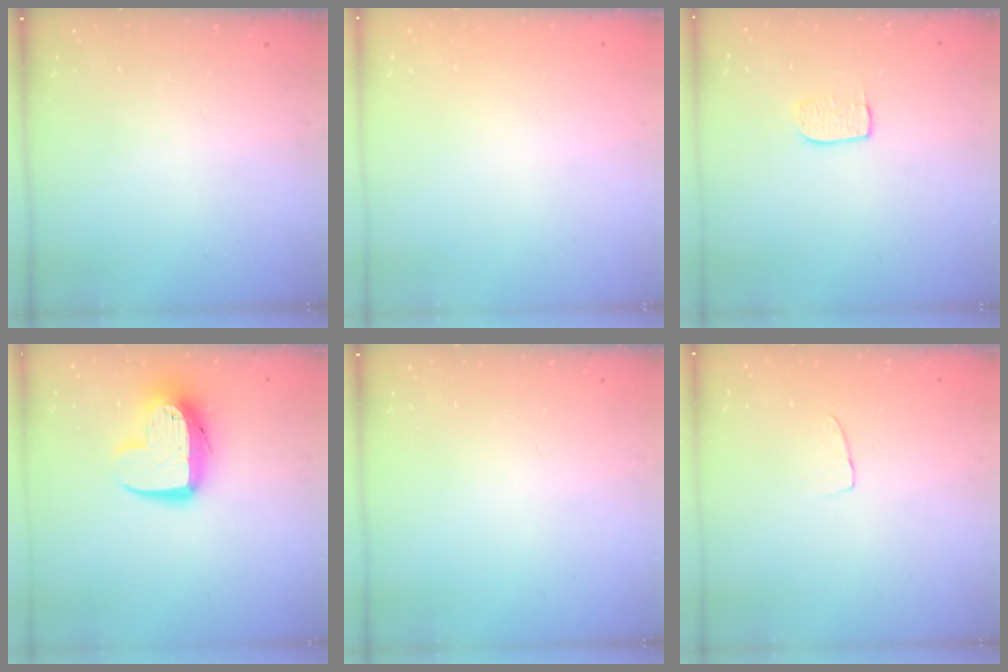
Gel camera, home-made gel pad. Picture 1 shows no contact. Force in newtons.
{"total": 0.0}
{"total": 5.2, "press": 5.2, "slide": 0.3}
{"total": 11.0, "press": 10.9, "slide": 0.9}
{"total": 0.0}
{"total": 3.7, "press": 3.7, "slide": 0.2}